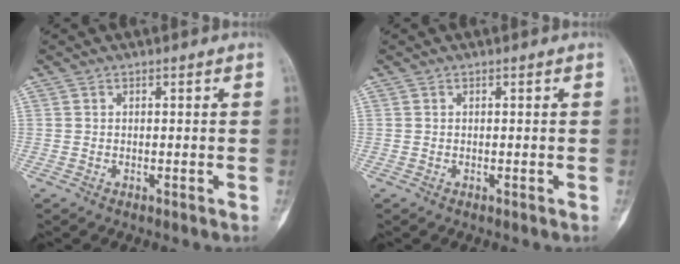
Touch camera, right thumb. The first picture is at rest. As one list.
[{"total": 0.0}]